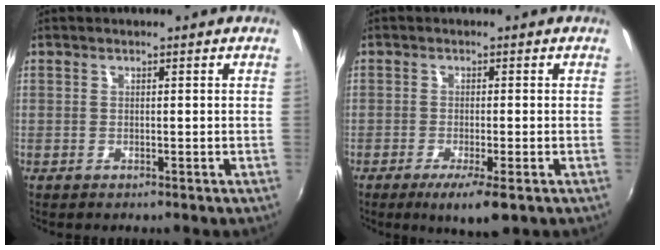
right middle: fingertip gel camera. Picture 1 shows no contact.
{"total": 5.1, "force": [-2.9, 0.7, 4.2], "torque": [-0.081, -0.017, -0.047]}